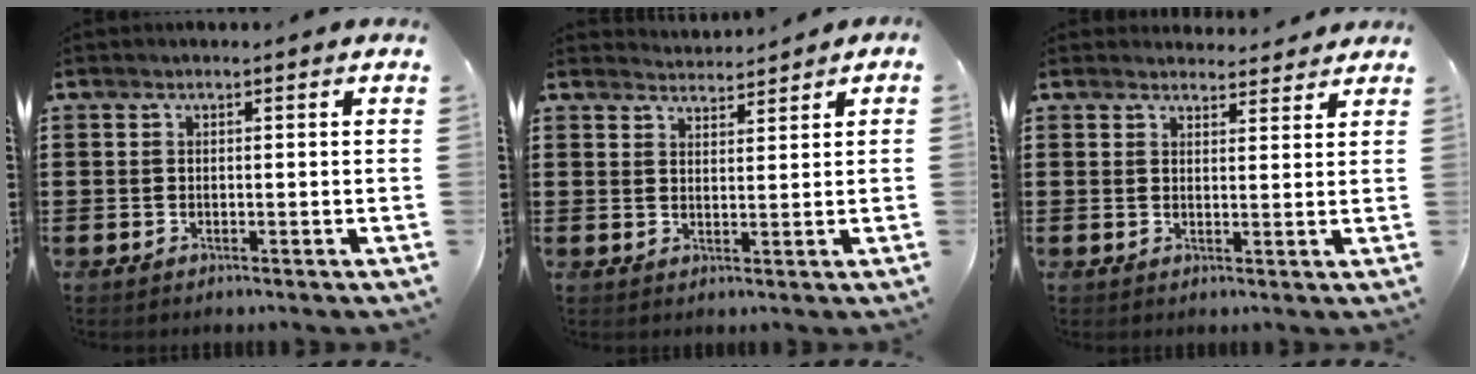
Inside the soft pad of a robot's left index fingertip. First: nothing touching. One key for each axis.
{"total": 2.4, "fx": 2.4, "fy": 0.2, "fz": -0.3, "tx": -0.001, "ty": -0.003, "tz": 0.046}
{"total": 3.0, "fx": 3.0, "fy": 0.6, "fz": 0.3, "tx": -0.005, "ty": -0.011, "tz": 0.054}